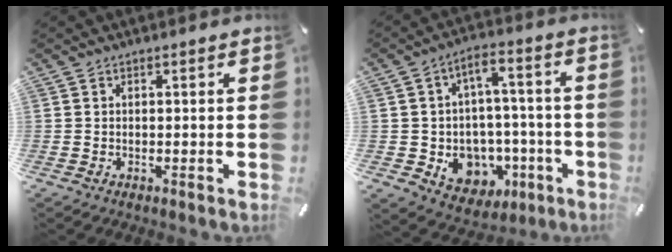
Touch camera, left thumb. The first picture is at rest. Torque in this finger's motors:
{"motor_torque": [0.16, 1.75, 0.00, 0.26, 0.09]}